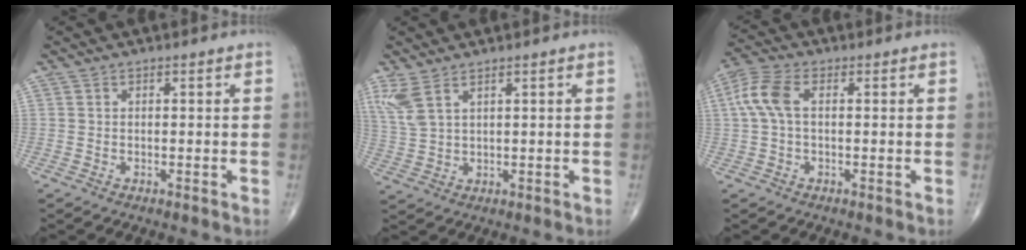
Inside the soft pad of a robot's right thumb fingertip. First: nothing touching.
{"total": 5.2, "force": [3.3, 1.7, 3.7], "torque": [-0.094, -0.006, 0.079]}
{"total": 6.6, "force": [0.9, 3.6, 5.5], "torque": [-0.140, 0.023, 0.015]}